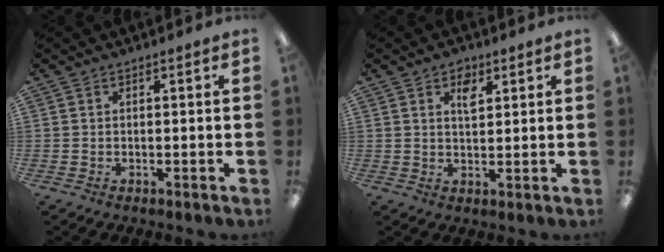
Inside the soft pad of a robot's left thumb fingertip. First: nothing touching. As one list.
[{"total": 4.5, "force": [2.6, 2.3, 2.8], "torque": [-0.030, -0.008, 0.040]}]